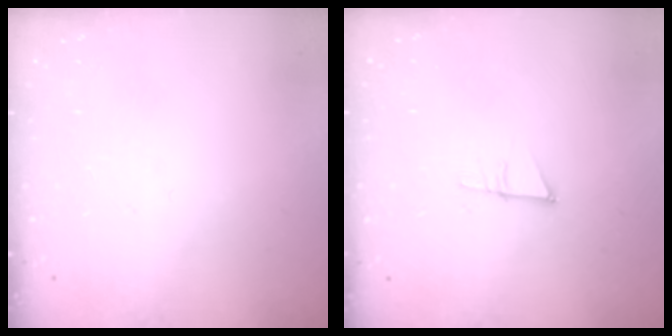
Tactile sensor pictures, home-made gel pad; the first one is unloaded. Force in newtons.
{"total": 7.0, "press": 7.0, "slide": 0.5}